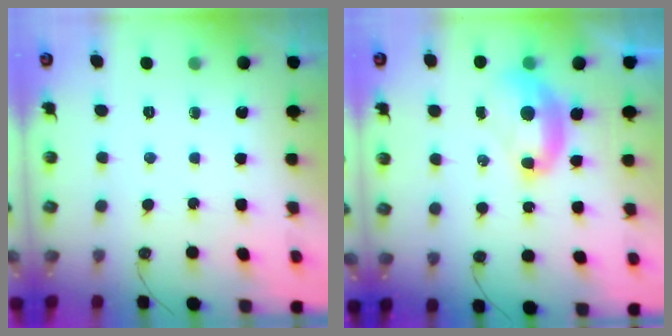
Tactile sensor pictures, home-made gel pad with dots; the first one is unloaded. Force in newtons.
{"total": 2.6, "press": 2.5, "slide": 0.5}